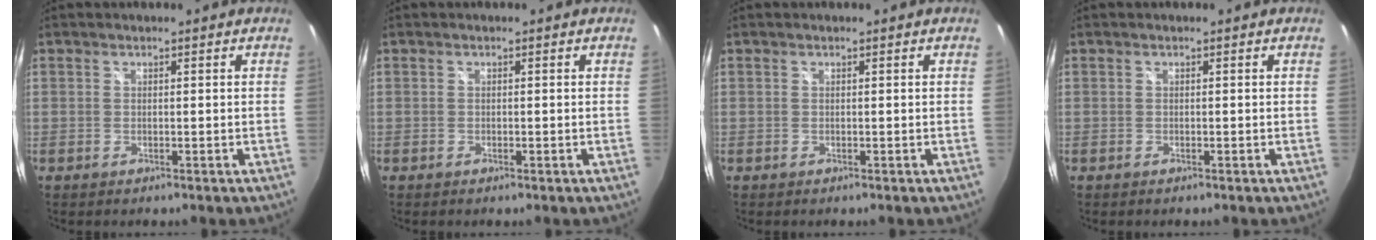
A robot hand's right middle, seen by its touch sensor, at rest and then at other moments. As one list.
[{"total": 0.0}, {"total": 0.0}, {"total": 0.0}]